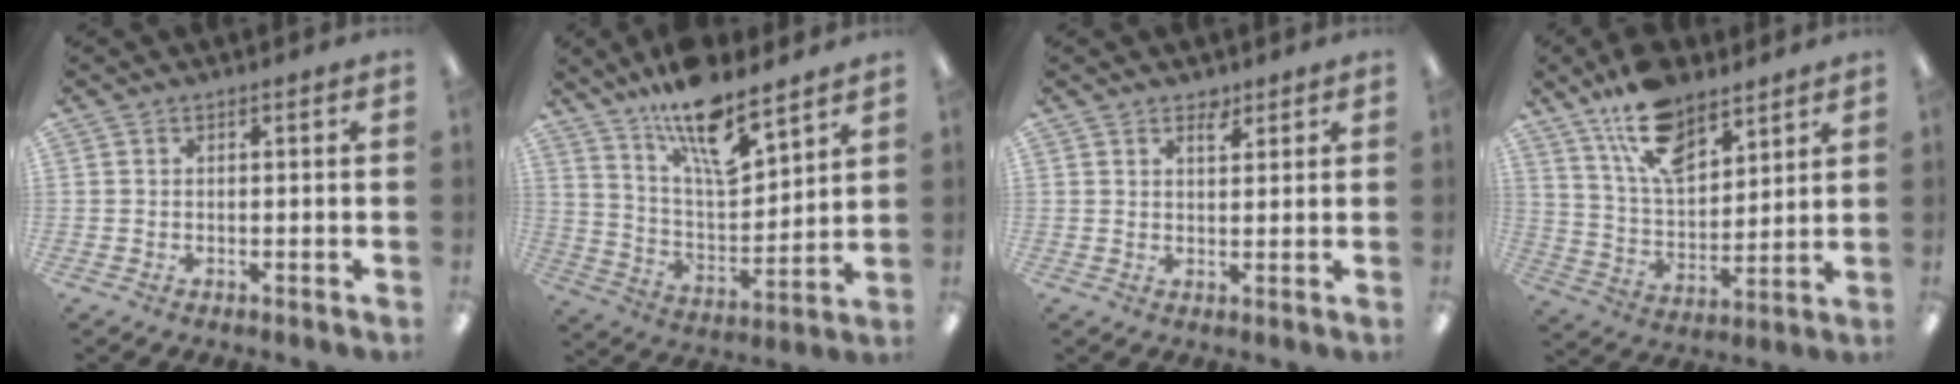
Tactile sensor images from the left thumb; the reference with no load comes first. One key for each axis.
{"total": 15.9, "fx": 12.5, "fy": 4.5, "fz": 8.7, "tx": -0.154, "ty": -0.080, "tz": 0.215}
{"total": 2.9, "fx": 2.3, "fy": 1.3, "fz": 1.2, "tx": 0.005, "ty": -0.017, "tz": 0.035}
{"total": 15.3, "fx": 10.6, "fy": 7.3, "fz": 8.2, "tx": -0.147, "ty": -0.052, "tz": 0.193}